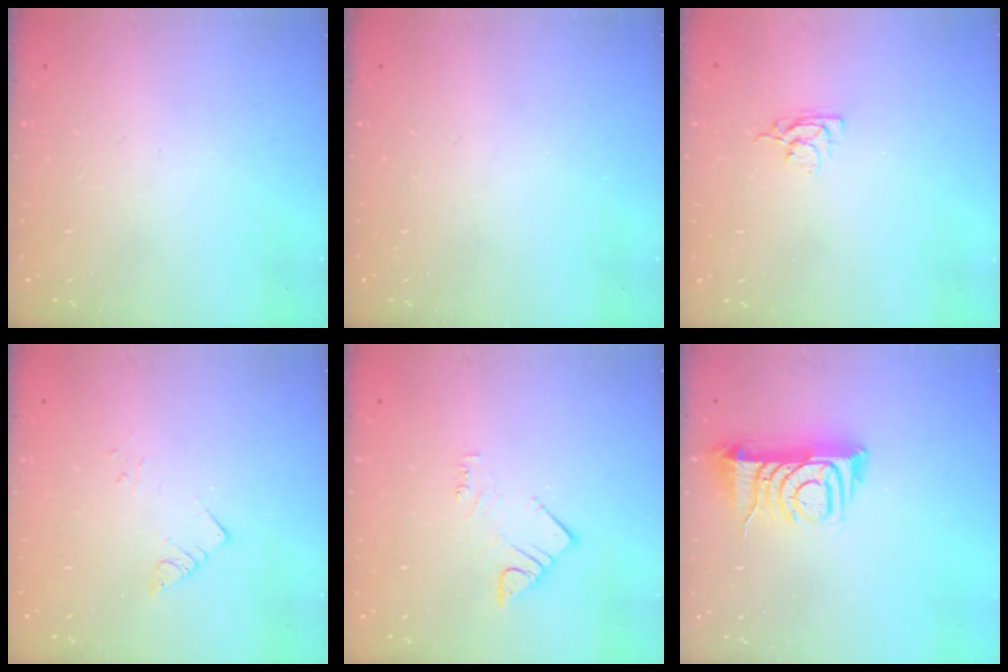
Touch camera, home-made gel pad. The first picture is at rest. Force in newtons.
{"total": 0.0}
{"total": 3.9, "press": 3.9, "slide": 0.4}
{"total": 2.8, "press": 2.8, "slide": 0.2}
{"total": 3.1, "press": 3.0, "slide": 0.4}
{"total": 9.5, "press": 9.5, "slide": 0.7}